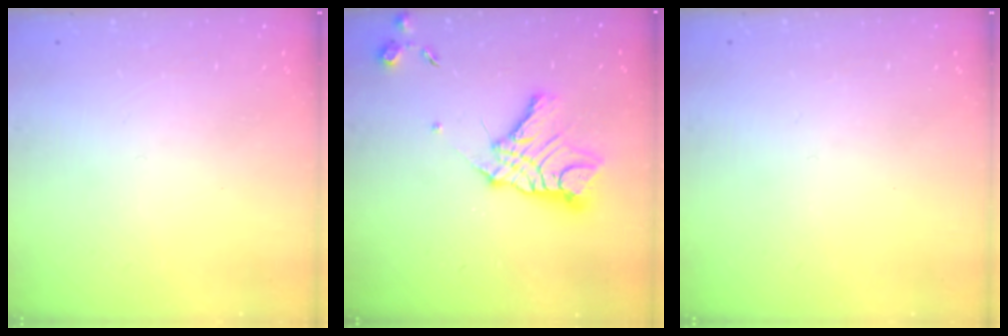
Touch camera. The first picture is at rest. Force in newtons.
{"total": 15.3, "press": 15.2, "slide": 1.5}
{"total": 0.0}